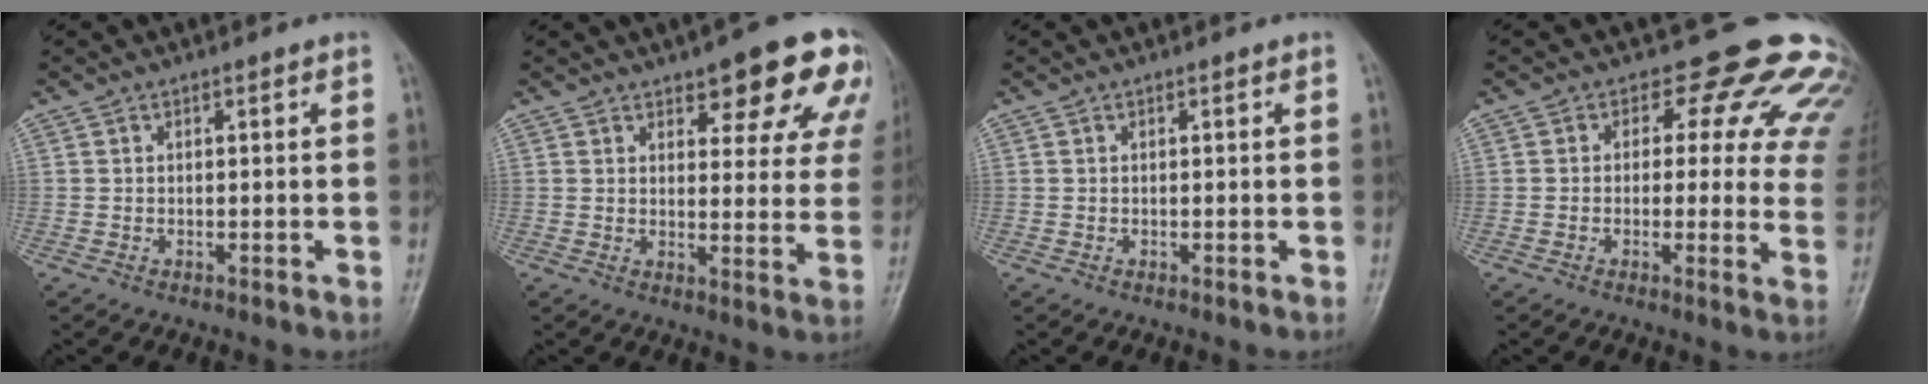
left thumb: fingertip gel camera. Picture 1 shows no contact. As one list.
[{"total": 13.6, "force": [8.4, 5.2, 9.3], "torque": [-0.065, -0.040, 0.097]}, {"total": 0.0}, {"total": 16.7, "force": [12.0, 8.4, 8.0], "torque": [-0.039, -0.053, 0.112]}]